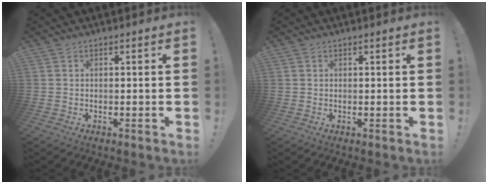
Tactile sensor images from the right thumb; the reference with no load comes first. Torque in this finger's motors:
{"motor_torque": [-0.79, -0.39, -1.06, 0.25, -0.07]}